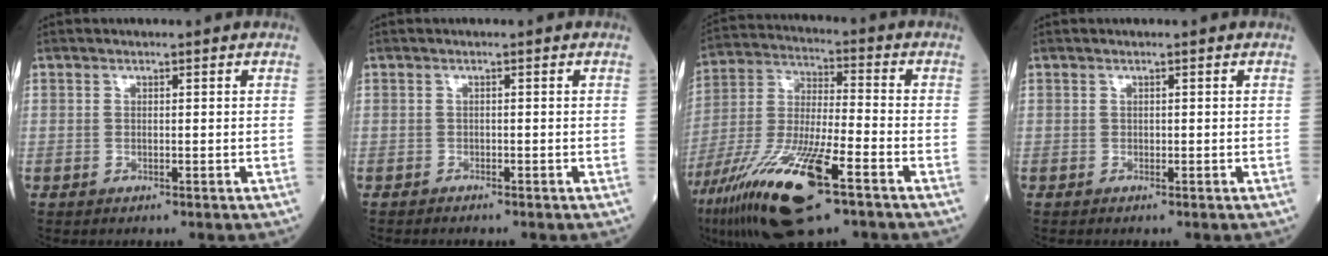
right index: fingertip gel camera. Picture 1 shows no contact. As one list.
[{"total": 0.8, "force": [-0.8, 0.1, 0.2], "torque": [-0.007, -0.001, -0.013]}, {"total": 19.6, "force": [-10.7, 3.4, 16.1], "torque": [-0.335, -0.045, -0.192]}, {"total": 0.0}]